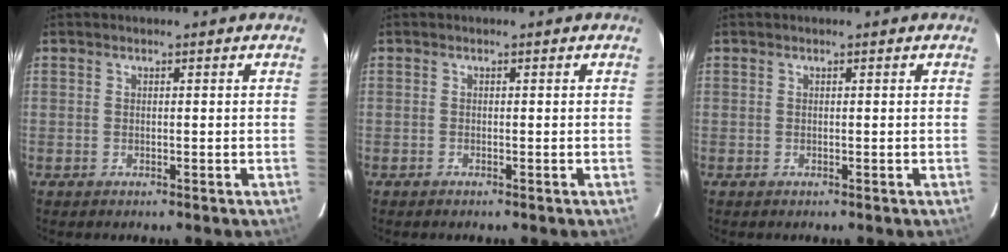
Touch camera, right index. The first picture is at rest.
{"total": 0.0}
{"total": 0.0}